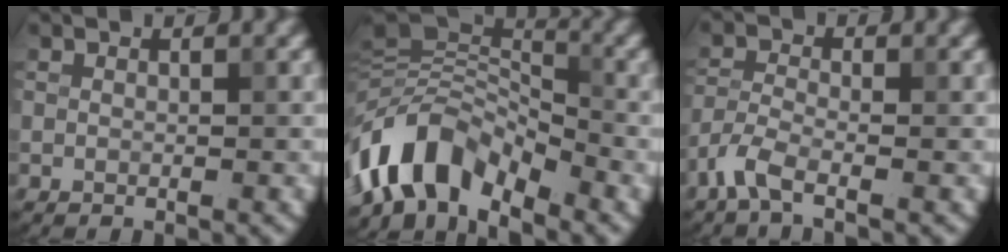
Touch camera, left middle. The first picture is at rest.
{"total": 8.8, "force": [-5.2, 4.6, 5.4], "torque": [-0.084, 0.010, -0.108]}
{"total": 2.9, "force": [-2.0, 0.8, 1.9], "torque": [-0.050, -0.003, -0.054]}